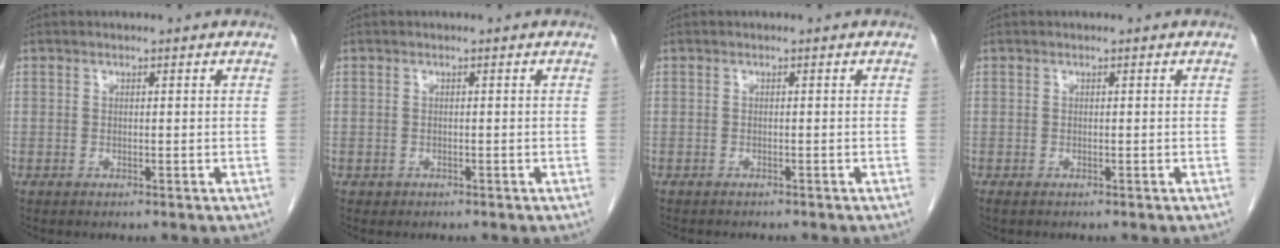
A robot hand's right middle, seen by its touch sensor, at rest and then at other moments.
{"total": 0.5, "force": [-0.3, 0.4, 0.0], "torque": [-0.008, 0.002, -0.004]}
{"total": 3.1, "force": [-2.7, 1.0, 1.0], "torque": [-0.016, -0.005, -0.032]}
{"total": 1.0, "force": [-0.8, 0.4, 0.4], "torque": [-0.006, -0.002, -0.009]}